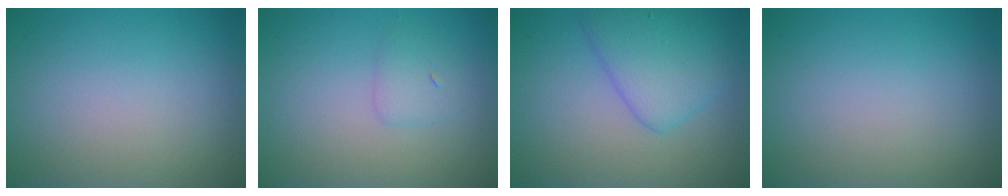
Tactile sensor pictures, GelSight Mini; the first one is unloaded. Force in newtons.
{"total": 1.5, "press": 1.5, "slide": 0.2}
{"total": 3.1, "press": 3.1, "slide": 0.1}
{"total": 0.0}